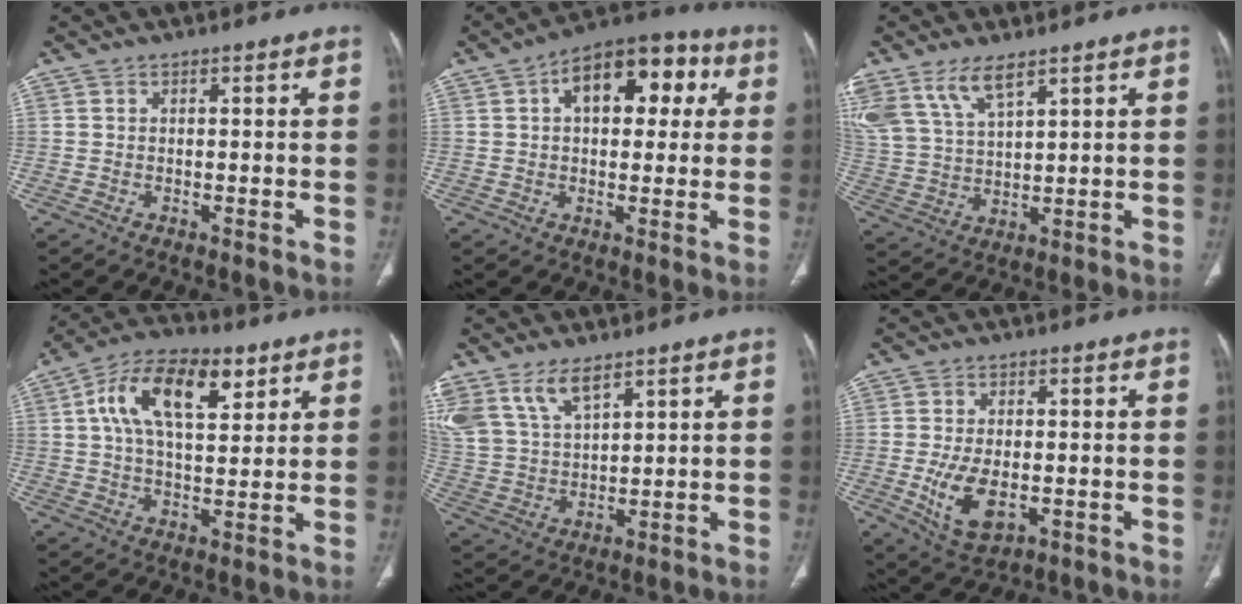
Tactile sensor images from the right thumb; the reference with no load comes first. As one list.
[{"total": 14.5, "force": [4.2, 8.3, 11.1], "torque": [-0.124, 0.025, 0.055]}, {"total": 10.5, "force": [6.9, 4.2, 6.8], "torque": [-0.141, -0.015, 0.152]}, {"total": 15.3, "force": [5.9, 7.7, 11.8], "torque": [-0.187, 0.002, 0.097]}, {"total": 10.6, "force": [7.0, 4.9, 6.2], "torque": [-0.120, -0.018, 0.156]}, {"total": 8.7, "force": [-1.7, 4.8, 7.1], "torque": [-0.131, -0.008, -0.020]}]